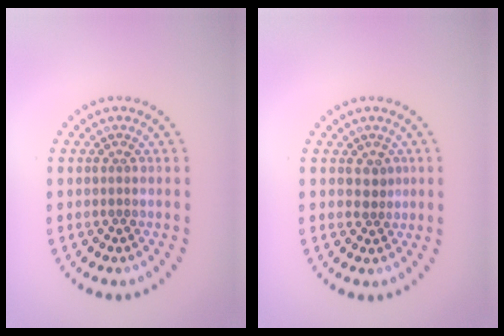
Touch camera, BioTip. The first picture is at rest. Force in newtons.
{"total": 1.3, "press": 1.0, "slide": 0.8}